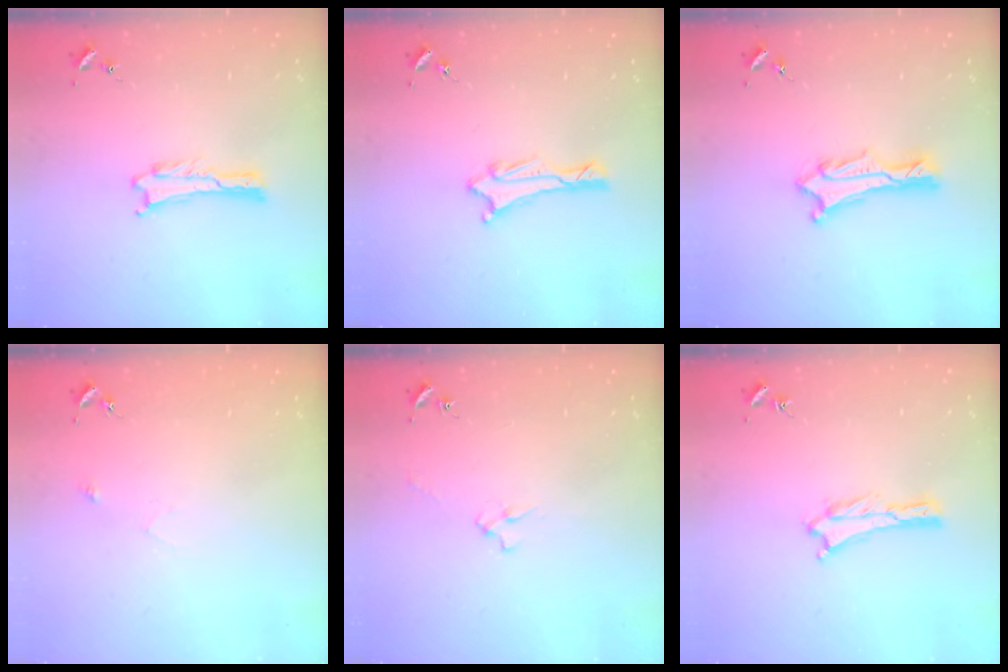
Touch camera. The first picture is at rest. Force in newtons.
{"total": 1.5, "press": 1.5, "slide": 0.2}
{"total": 1.5, "press": 1.5, "slide": 0.1}
{"total": 2.5, "press": 2.5, "slide": 0.2}
{"total": 2.4, "press": 2.4, "slide": 0.3}
{"total": 0.0}